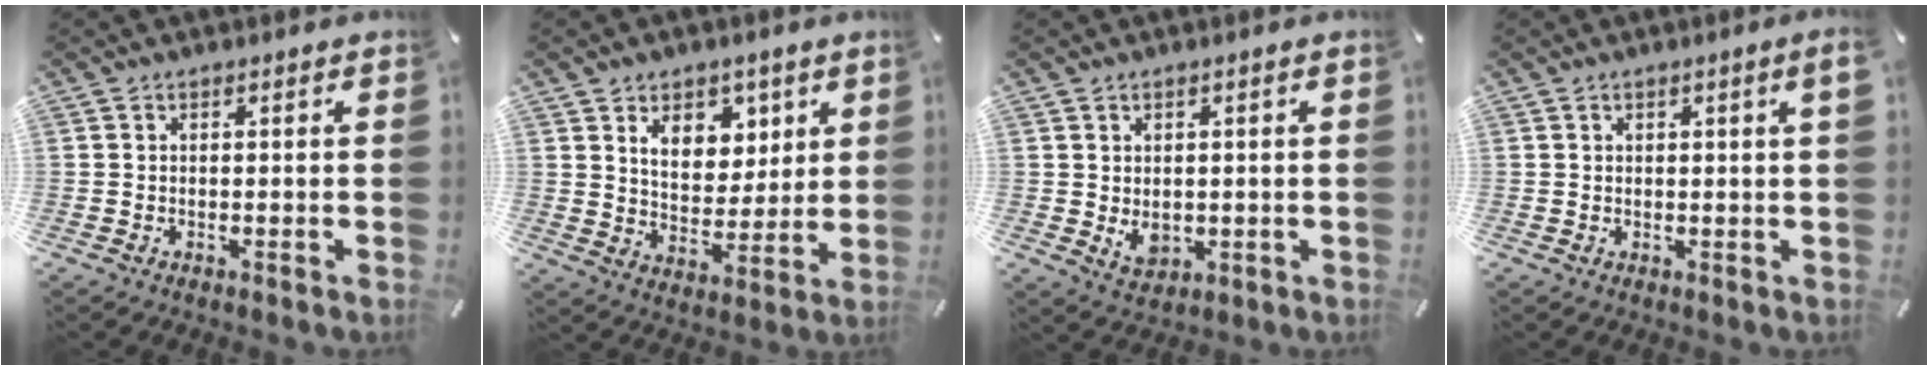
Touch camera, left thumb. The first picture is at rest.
{"total": 9.3, "force": [4.8, 6.9, 3.9], "torque": [-0.059, -0.023, 0.085]}
{"total": 4.5, "force": [-0.1, 3.6, 2.6], "torque": [-0.034, -0.003, 0.000]}
{"total": 1.9, "force": [0.7, 0.1, 1.8], "torque": [-0.035, 0.001, 0.010]}